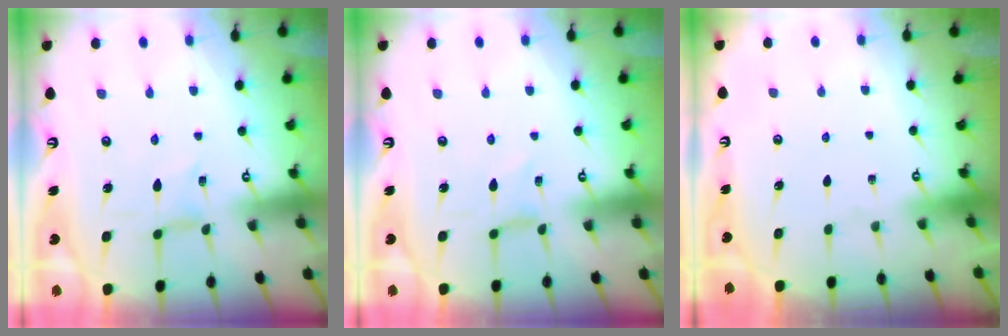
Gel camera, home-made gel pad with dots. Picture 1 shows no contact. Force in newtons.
{"total": 0.0}
{"total": 0.0}